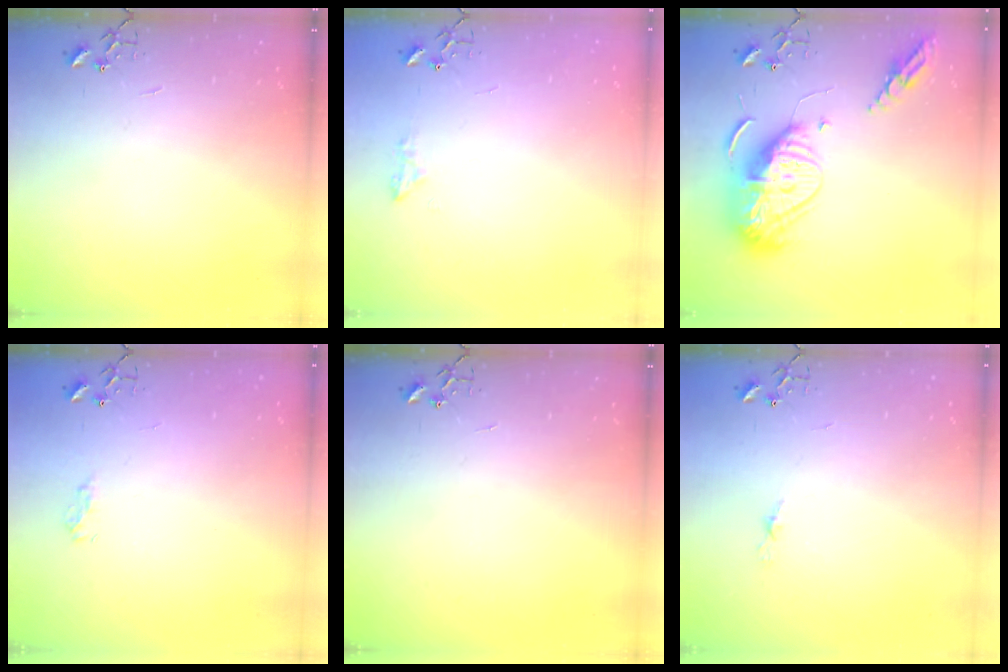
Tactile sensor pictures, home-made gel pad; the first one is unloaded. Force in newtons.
{"total": 8.5, "press": 8.5, "slide": 0.6}
{"total": 19.6, "press": 19.5, "slide": 1.9}
{"total": 7.1, "press": 7.1, "slide": 0.8}
{"total": 0.0}
{"total": 3.8, "press": 3.7, "slide": 0.3}